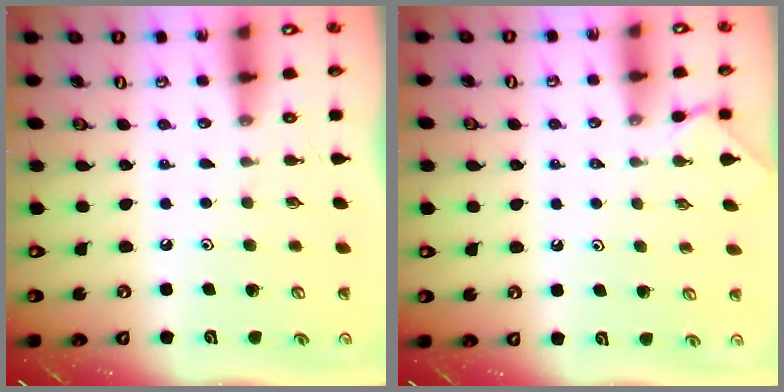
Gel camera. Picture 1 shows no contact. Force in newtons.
{"total": 1.4, "press": 1.4, "slide": 0.2}